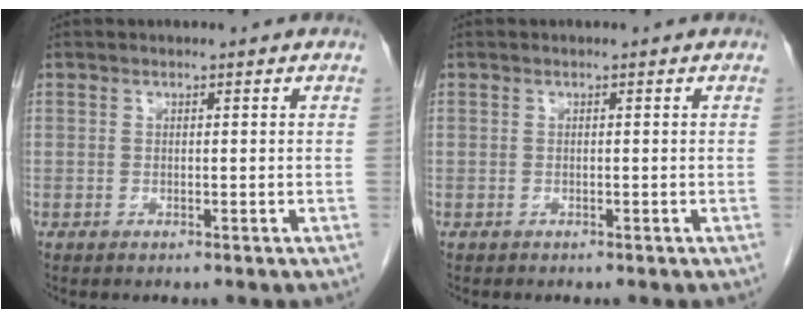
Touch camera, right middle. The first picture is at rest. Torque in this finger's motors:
{"motor_torque": [0.09, 0.00, -0.04, 0.00]}